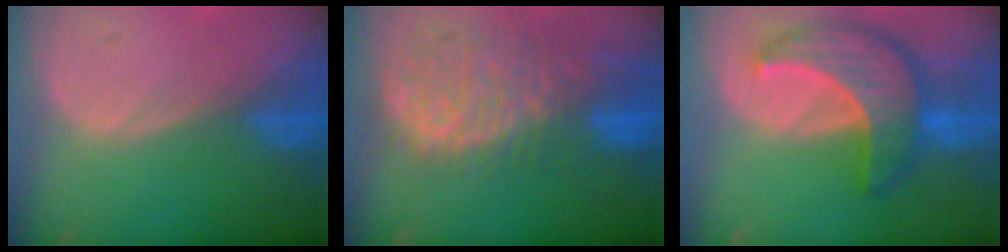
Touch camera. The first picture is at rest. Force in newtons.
{"total": 11.4, "press": 9.8, "slide": 5.9}
{"total": 9.6, "press": 9.5, "slide": 0.8}